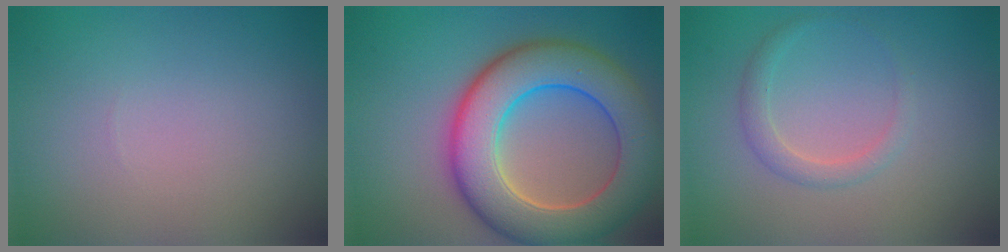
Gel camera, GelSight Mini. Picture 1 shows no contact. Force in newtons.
{"total": 10.5, "press": 10.5, "slide": 0.6}
{"total": 1.7, "press": 1.7, "slide": 0.1}